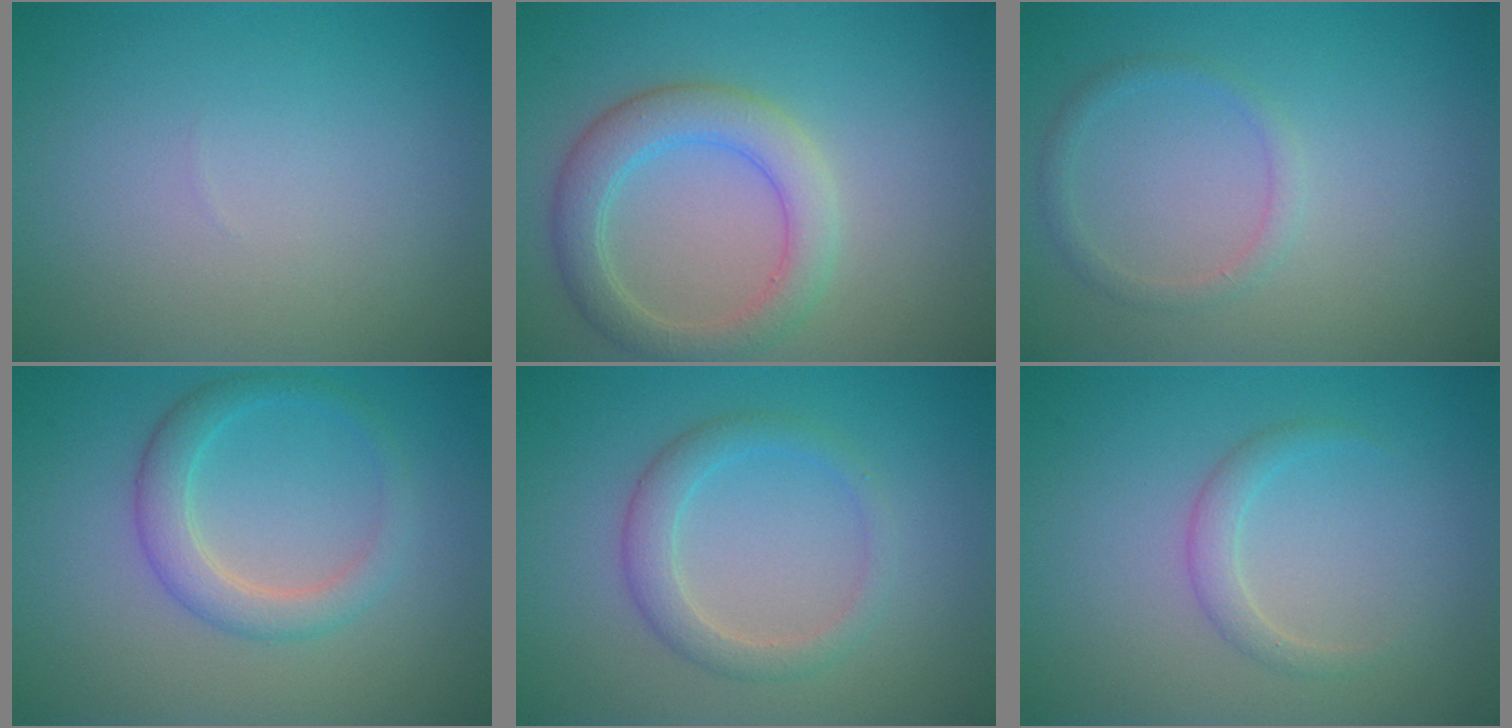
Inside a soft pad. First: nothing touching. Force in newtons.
{"total": 4.3, "press": 4.3, "slide": 0.3}
{"total": 1.3, "press": 1.3, "slide": 0.0}
{"total": 3.0, "press": 3.0, "slide": 0.2}
{"total": 2.7, "press": 2.7, "slide": 0.2}
{"total": 1.5, "press": 1.5, "slide": 0.1}